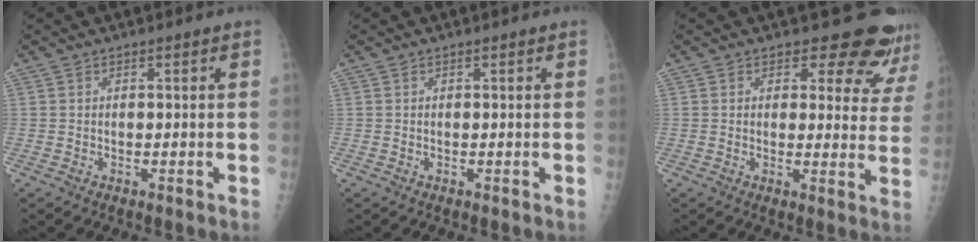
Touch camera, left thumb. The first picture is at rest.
{"total": 0.0}
{"total": 11.0, "force": [10.2, 4.0, 1.2], "torque": [0.038, -0.076, 0.090]}